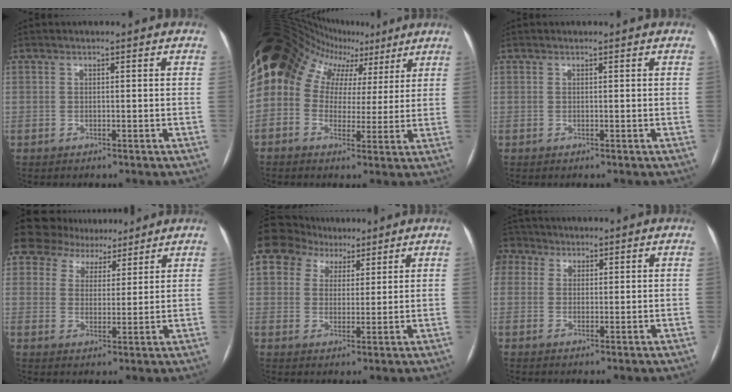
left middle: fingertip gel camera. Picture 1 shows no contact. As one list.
[{"total": 14.9, "force": [6.6, 11.2, 7.2], "torque": [-0.123, 0.076, 0.100]}, {"total": 0.0}, {"total": 6.8, "force": [6.4, 2.0, -0.9], "torque": [0.036, -0.005, 0.095]}, {"total": 8.3, "force": [5.6, 5.7, 2.1], "torque": [-0.042, 0.037, 0.100]}, {"total": 4.6, "force": [2.4, 3.8, 0.8], "torque": [-0.029, 0.023, 0.050]}]